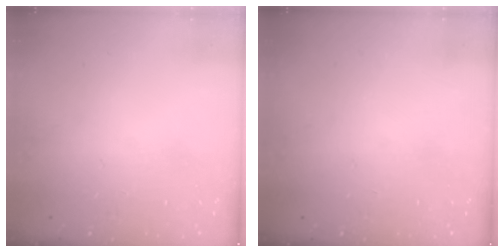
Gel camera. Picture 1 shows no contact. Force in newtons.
{"total": 0.0}